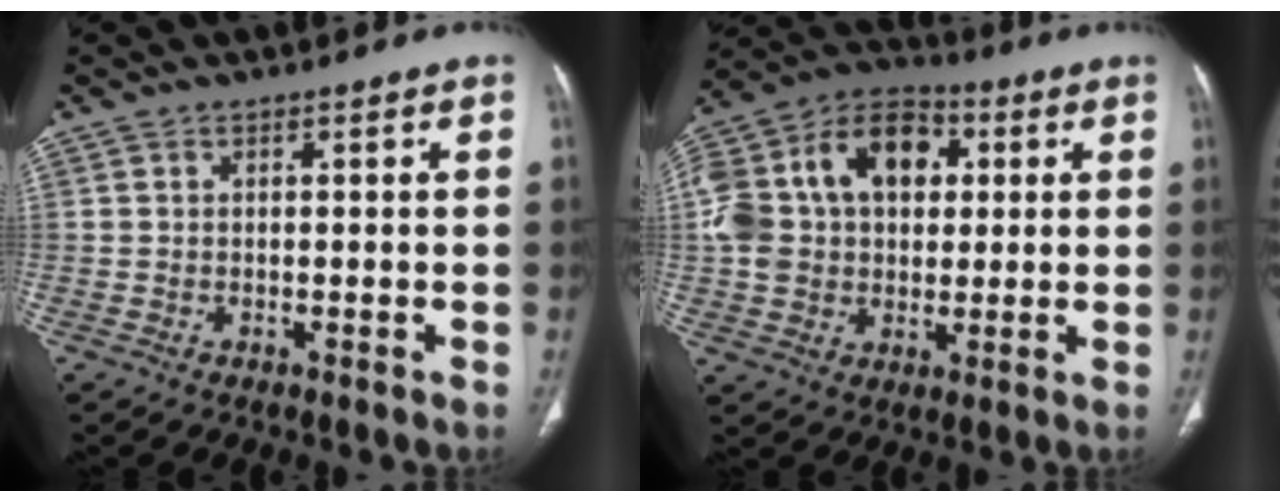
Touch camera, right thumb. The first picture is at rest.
{"total": 21.2, "force": [3.9, 15.0, 14.4], "torque": [-0.261, 0.030, 0.063]}